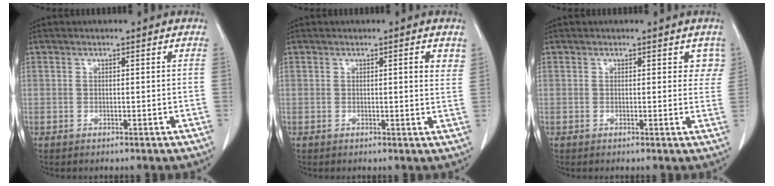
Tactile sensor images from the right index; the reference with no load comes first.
{"total": 2.5, "force": [1.3, 0.4, 2.1], "torque": [-0.024, -0.004, 0.011]}
{"total": 2.8, "force": [1.7, 1.7, 1.4], "torque": [0.007, -0.001, 0.015]}